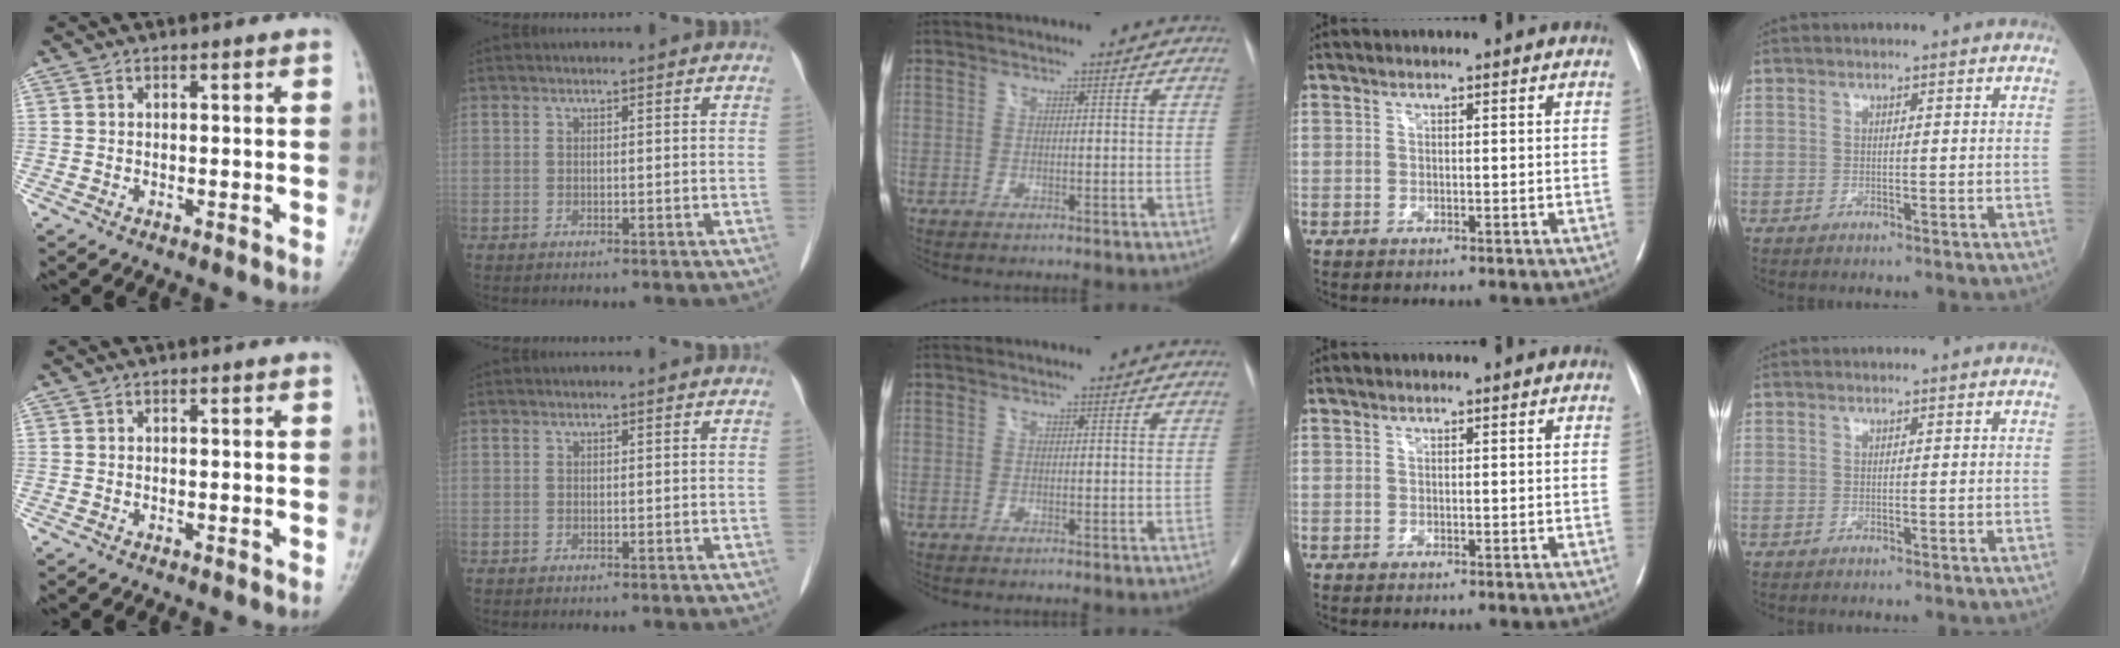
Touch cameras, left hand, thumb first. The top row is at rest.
{}